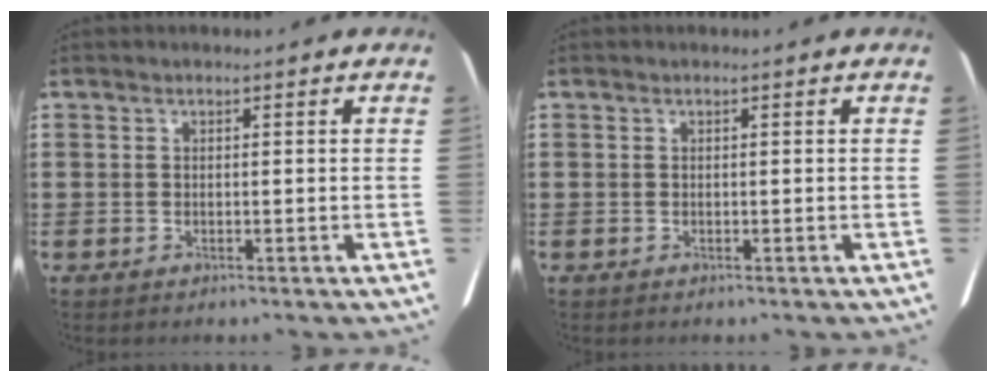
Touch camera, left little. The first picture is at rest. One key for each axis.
{"total": 0.0}